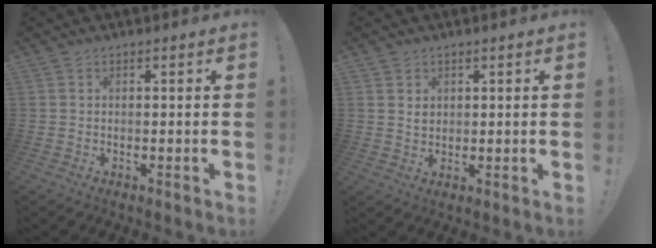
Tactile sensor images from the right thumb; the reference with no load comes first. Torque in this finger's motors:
{"motor_torque": [-0.23, 0.22, 0.03, 0.29, -0.02]}